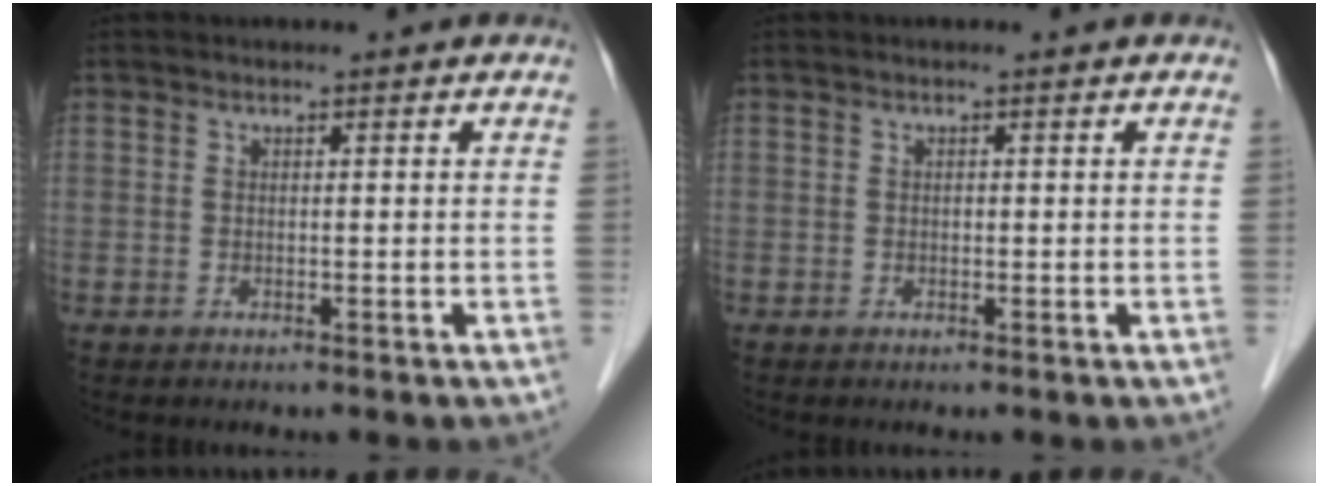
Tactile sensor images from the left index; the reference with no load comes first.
{"total": 0.0}